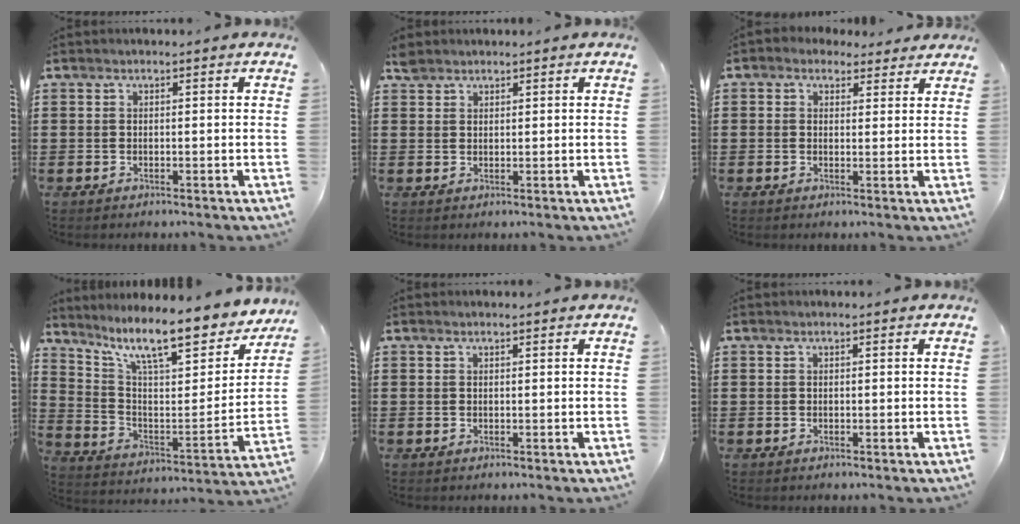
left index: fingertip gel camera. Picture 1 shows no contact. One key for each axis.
{"total": 2.0, "fx": 1.7, "fy": 1.0, "fz": 0.4, "tx": -0.013, "ty": 0.004, "tz": 0.034}
{"total": 2.3, "fx": 1.6, "fy": 1.7, "fz": 0.5, "tx": -0.010, "ty": 0.004, "tz": 0.026}
{"total": 11.9, "fx": 9.2, "fy": 2.3, "fz": 7.2, "tx": -0.151, "ty": -0.061, "tz": 0.151}
{"total": 0.0}
{"total": 0.0}